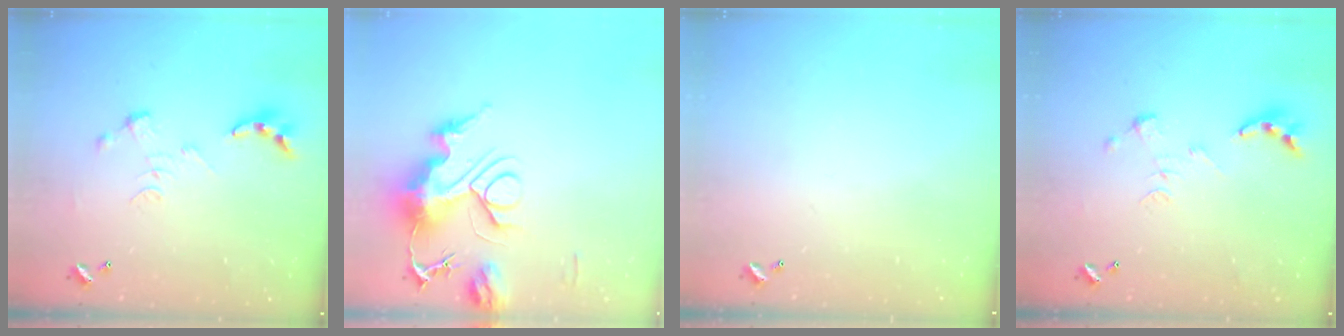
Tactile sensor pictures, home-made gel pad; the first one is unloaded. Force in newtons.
{"total": 14.3, "press": 14.3, "slide": 1.5}
{"total": 0.0}
{"total": 0.0}